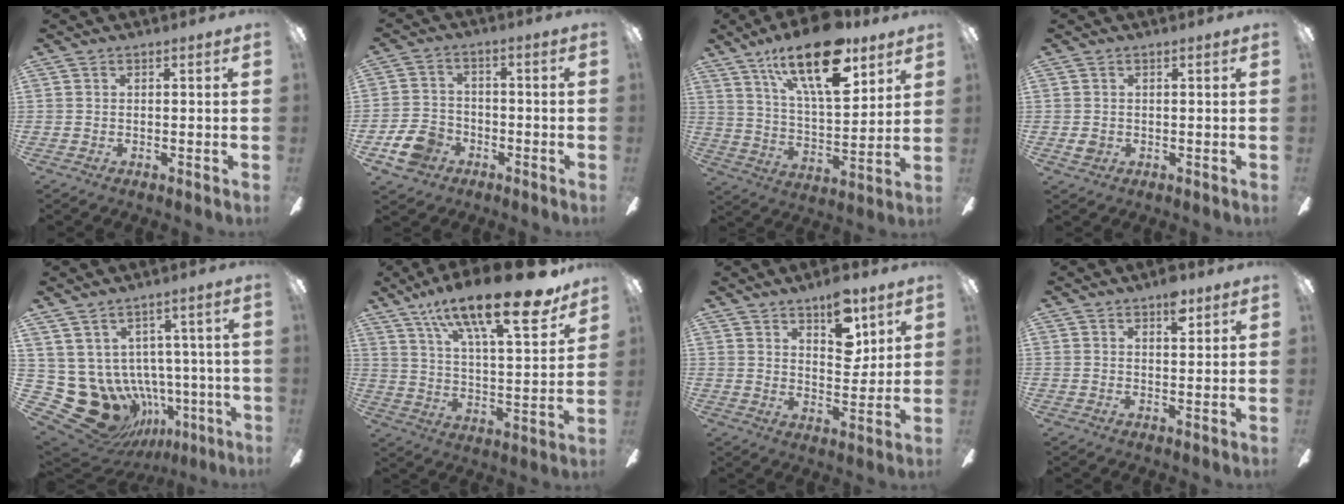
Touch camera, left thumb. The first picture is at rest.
{"total": 8.5, "force": [-4.3, 6.3, 3.8], "torque": [-0.095, 0.030, -0.081]}
{"total": 22.3, "force": [13.8, 8.6, 15.2], "torque": [-0.248, -0.068, 0.229]}
{"total": 1.6, "force": [0.0, 1.4, 0.8], "torque": [-0.015, 0.004, 0.000]}
{"total": 15.0, "force": [-3.3, 12.6, 7.4], "torque": [-0.188, -0.009, -0.019]}
{"total": 24.1, "force": [17.0, 6.1, 15.9], "torque": [-0.255, -0.106, 0.274]}
{"total": 10.7, "force": [7.1, 4.4, 6.6], "torque": [-0.090, -0.033, 0.121]}
{"total": 5.2, "force": [3.4, 2.1, 3.3], "torque": [-0.033, -0.016, 0.052]}